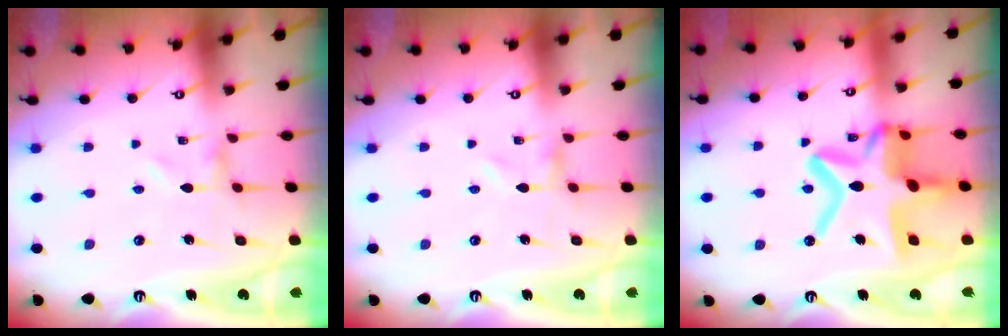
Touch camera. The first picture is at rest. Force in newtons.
{"total": 0.0}
{"total": 21.8, "press": 21.7, "slide": 2.0}